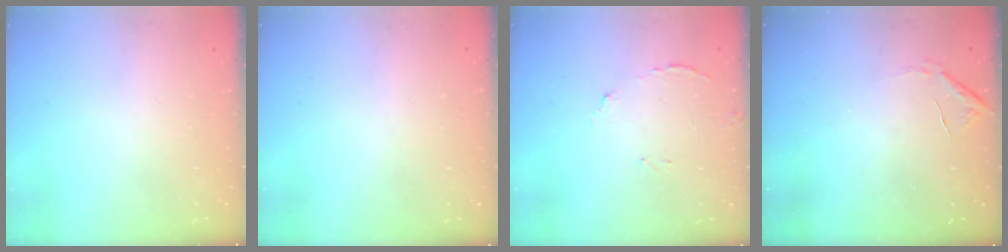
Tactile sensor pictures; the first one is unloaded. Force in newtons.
{"total": 3.0, "press": 3.0, "slide": 0.1}
{"total": 8.5, "press": 8.5, "slide": 0.5}
{"total": 6.3, "press": 6.3, "slide": 0.3}